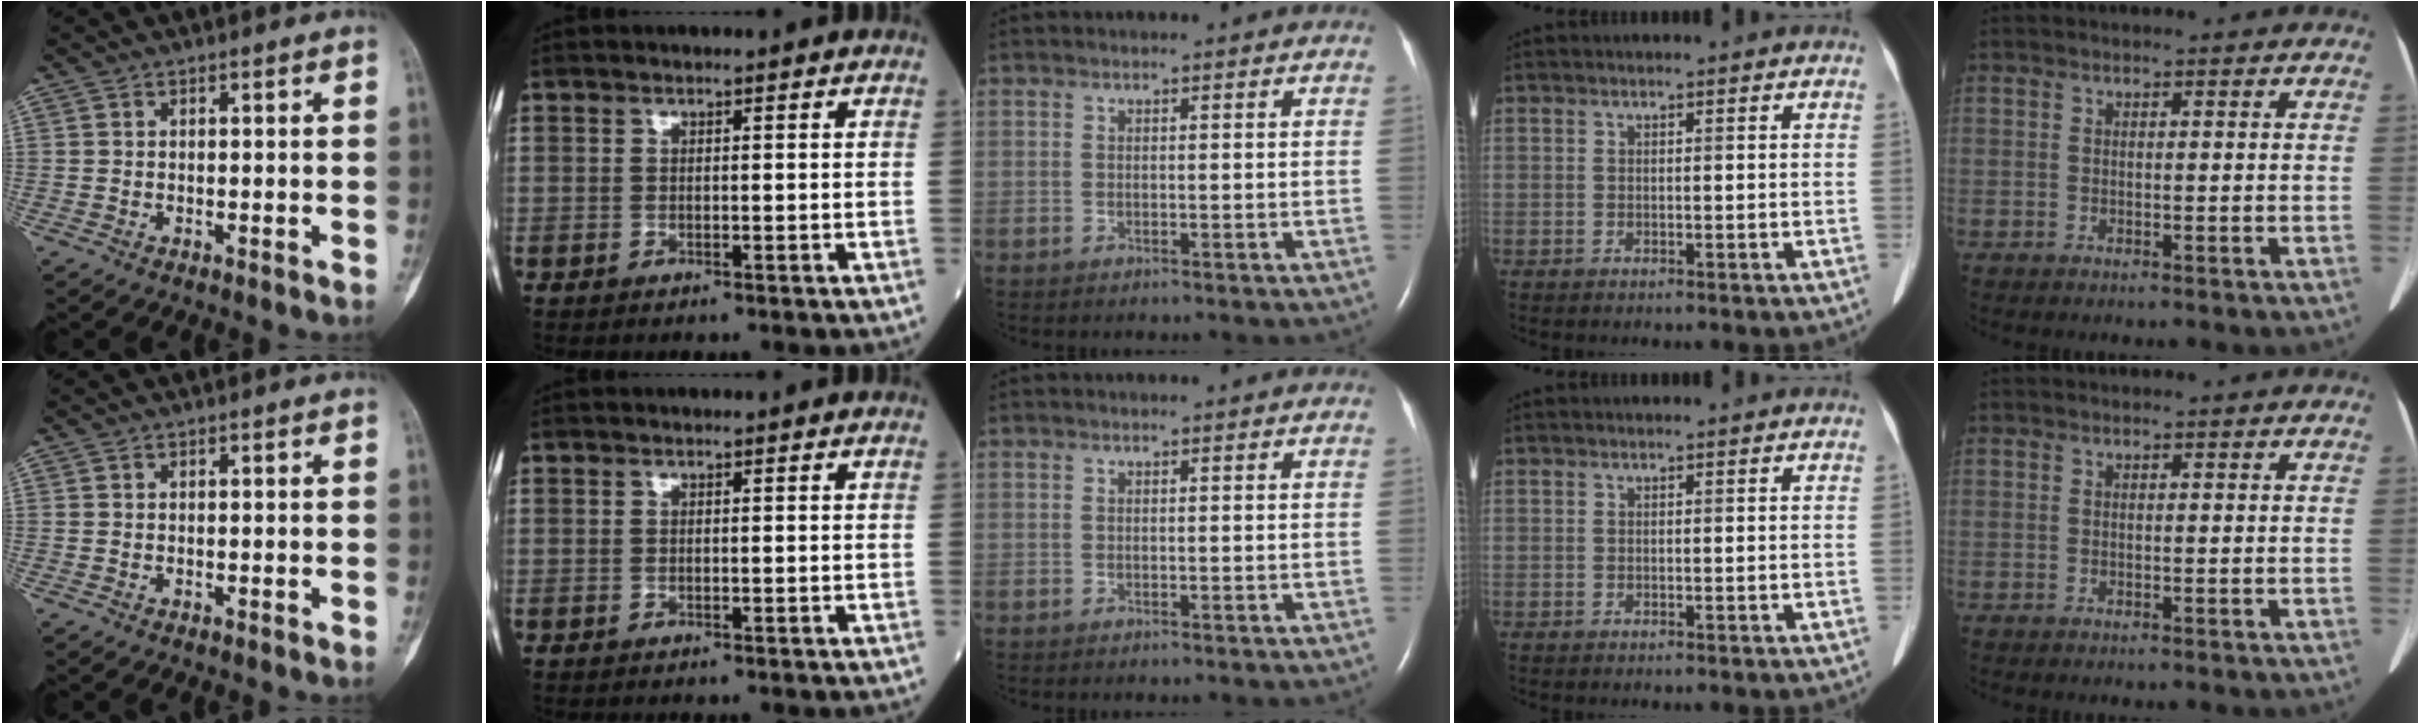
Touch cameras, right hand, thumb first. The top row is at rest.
{}